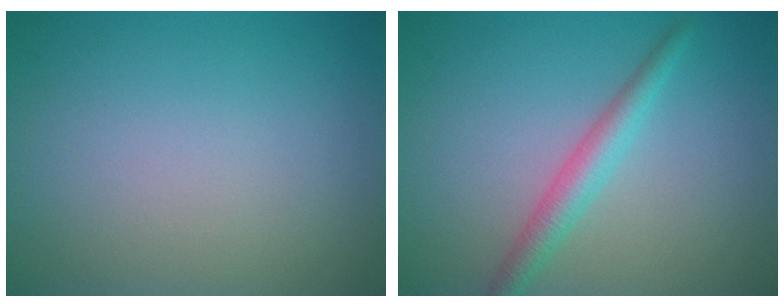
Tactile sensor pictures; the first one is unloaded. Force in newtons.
{"total": 2.7, "press": 2.7, "slide": 0.1}